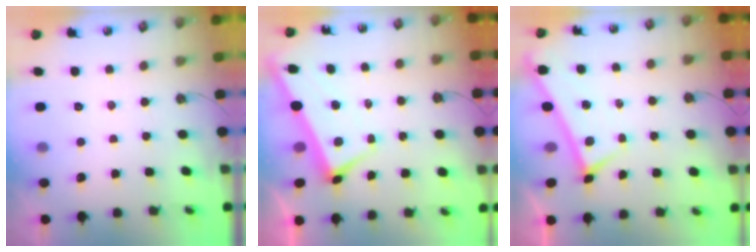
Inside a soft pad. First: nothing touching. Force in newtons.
{"total": 1.6, "press": 1.2, "slide": 1.0}
{"total": 0.0}